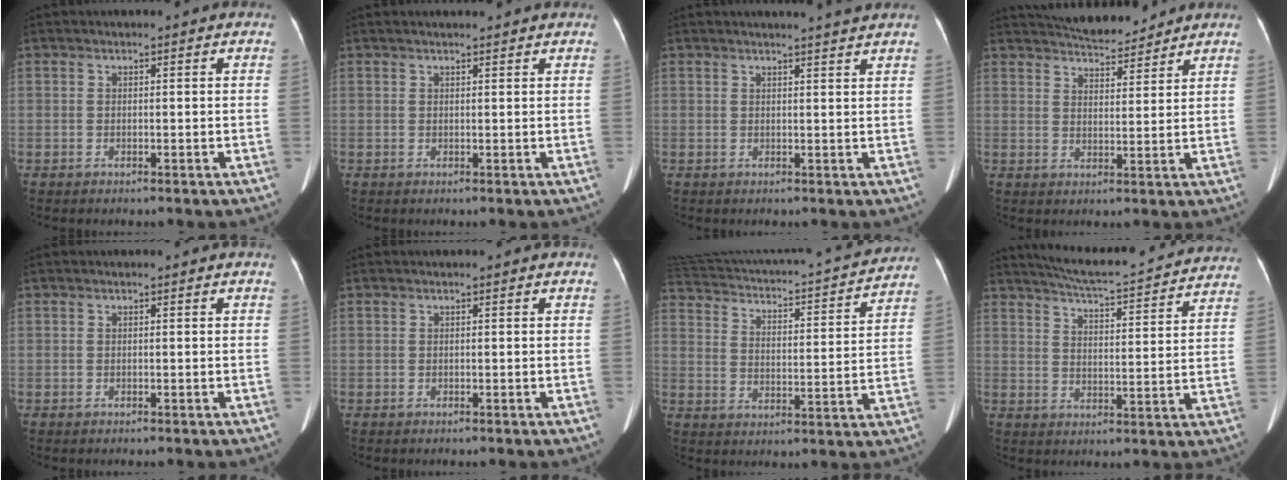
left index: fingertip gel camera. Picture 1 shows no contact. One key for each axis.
{"total": 3.9, "fx": 3.6, "fy": 0.4, "fz": 1.4, "tx": -0.019, "ty": 0.022, "tz": 0.044}
{"total": 5.0, "fx": 4.6, "fy": -0.9, "fz": 1.8, "tx": -0.024, "ty": 0.002, "tz": 0.046}
{"total": 8.6, "fx": 8.1, "fy": 1.4, "fz": 2.2, "tx": -0.043, "ty": 0.009, "tz": 0.125}
{"total": 0.0}
{"total": 0.0}
{"total": 19.3, "fx": 17.4, "fy": 2.2, "fz": 8.1, "tx": -0.140, "ty": -0.007, "tz": 0.242}
{"total": 21.3, "fx": 19.9, "fy": 2.1, "fz": 7.4, "tx": -0.118, "ty": -0.022, "tz": 0.252}